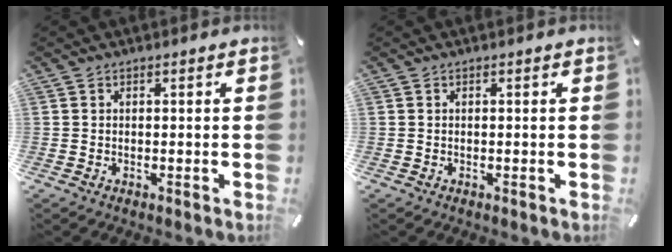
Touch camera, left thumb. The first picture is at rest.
{"total": 0.0}